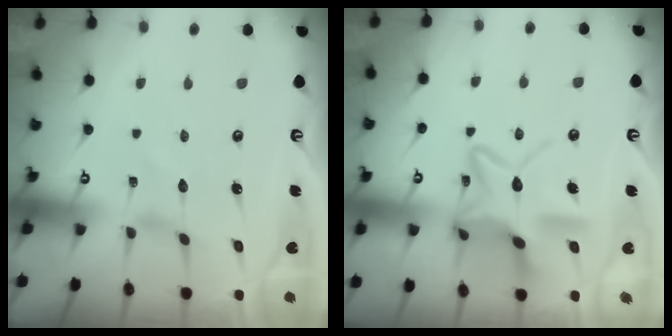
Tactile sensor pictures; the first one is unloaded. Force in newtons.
{"total": 15.8, "press": 15.8, "slide": 1.3}